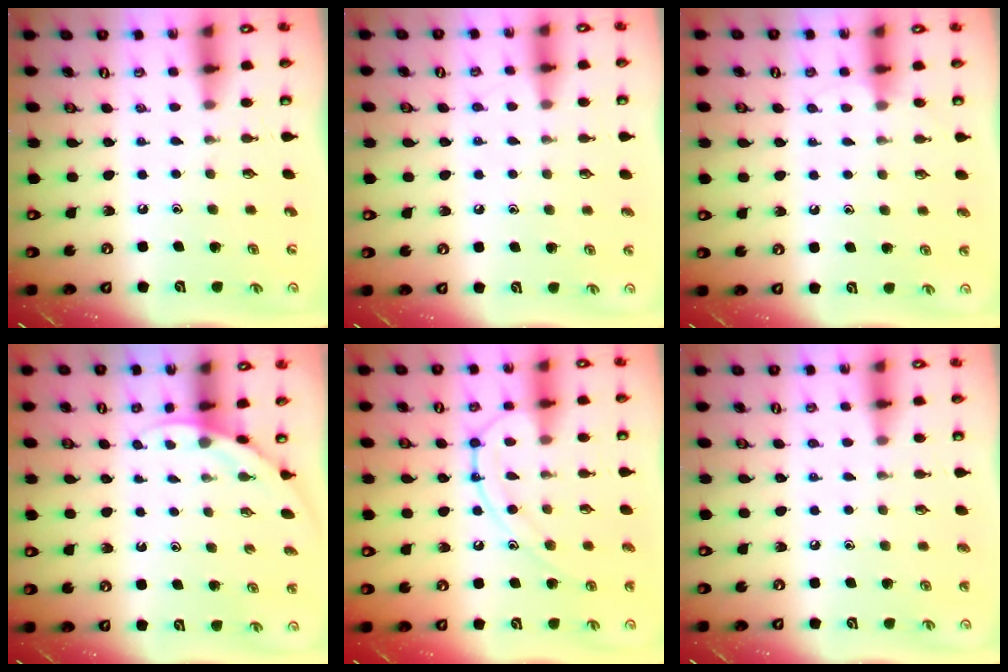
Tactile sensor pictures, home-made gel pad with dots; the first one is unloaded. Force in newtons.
{"total": 5.4, "press": 5.4, "slide": 0.7}
{"total": 2.7, "press": 2.7, "slide": 0.3}
{"total": 3.2, "press": 3.2, "slide": 0.0}
{"total": 11.5, "press": 11.5, "slide": 0.8}
{"total": 5.4, "press": 5.4, "slide": 0.6}